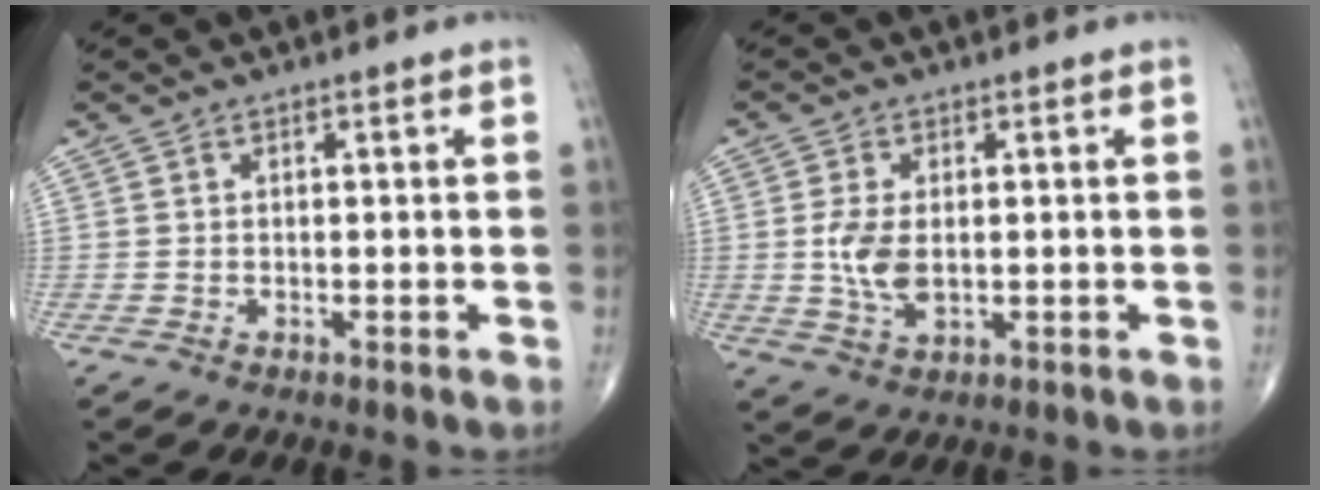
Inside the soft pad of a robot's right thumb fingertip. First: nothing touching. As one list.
[{"total": 6.1, "force": [0.0, 3.4, 5.1], "torque": [-0.110, -0.006, 0.003]}]